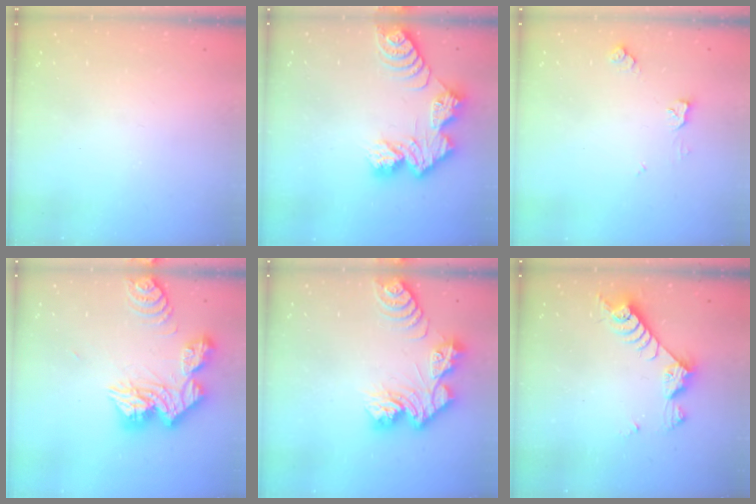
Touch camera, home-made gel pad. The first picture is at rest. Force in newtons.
{"total": 11.5, "press": 11.5, "slide": 0.8}
{"total": 5.7, "press": 5.6, "slide": 0.9}
{"total": 19.6, "press": 19.5, "slide": 1.9}
{"total": 13.2, "press": 13.2, "slide": 1.2}
{"total": 7.9, "press": 7.8, "slide": 1.3}